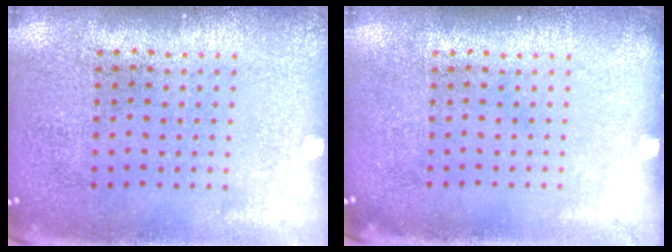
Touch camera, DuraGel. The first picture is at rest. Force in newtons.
{"total": 0.0}